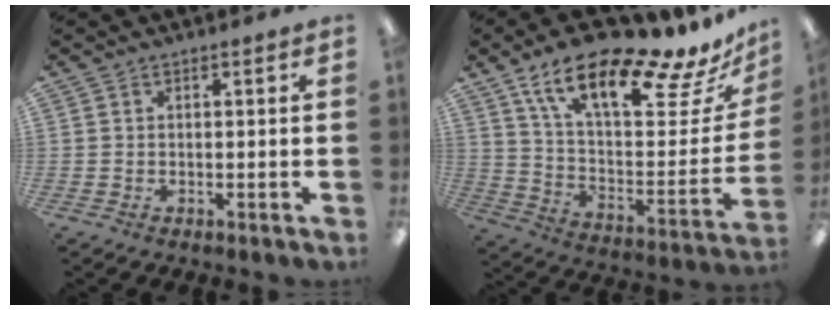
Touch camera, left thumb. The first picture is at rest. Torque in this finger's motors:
{"motor_torque": [0.61, 0.62, 1.15, -1.62, 0.47]}